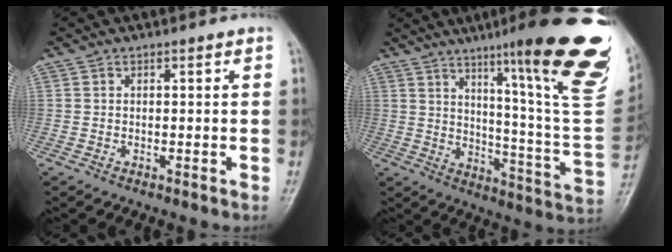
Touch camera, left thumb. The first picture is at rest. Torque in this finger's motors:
{"motor_torque": [1.24, -0.13, 1.43, -1.33, 0.31]}